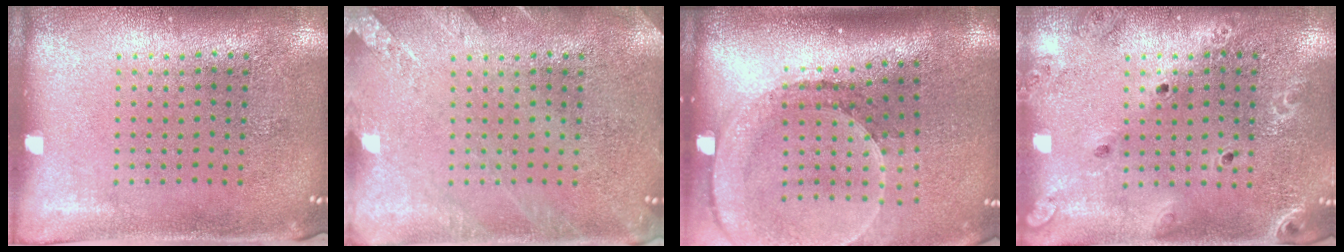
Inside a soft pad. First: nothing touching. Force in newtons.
{"total": 2.1, "press": 2.1, "slide": 0.2}
{"total": 2.6, "press": 1.9, "slide": 1.8}
{"total": 1.7, "press": 1.7, "slide": 0.4}